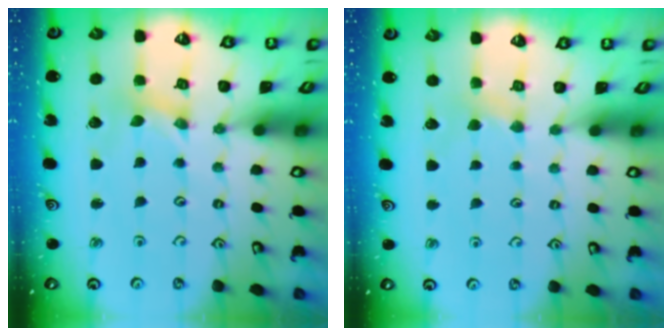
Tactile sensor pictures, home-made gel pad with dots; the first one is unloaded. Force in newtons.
{"total": 2.2, "press": 2.2, "slide": 0.4}